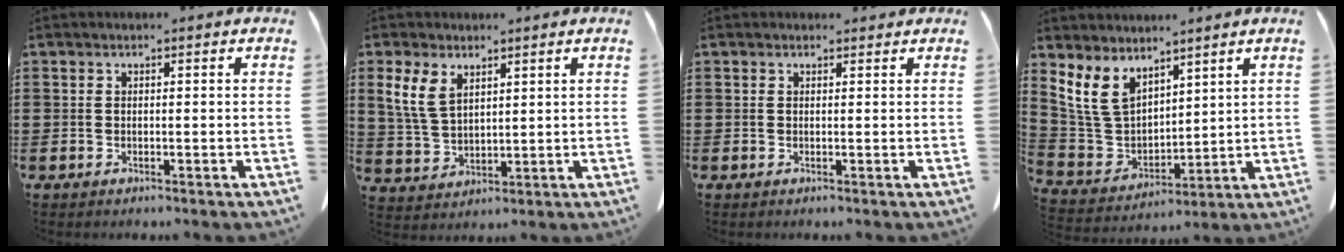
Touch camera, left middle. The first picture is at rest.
{"total": 5.9, "force": [3.1, 3.4, 3.7], "torque": [-0.093, 0.007, 0.056]}
{"total": 0.7, "force": [0.6, 0.3, 0.2], "torque": [0.003, -0.002, 0.010]}
{"total": 8.7, "force": [5.8, 5.2, 4.0], "torque": [-0.114, -0.008, 0.112]}